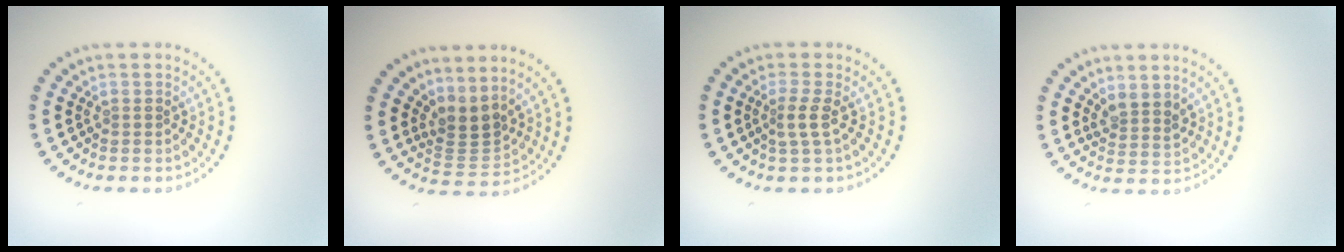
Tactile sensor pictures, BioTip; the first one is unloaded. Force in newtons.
{"total": 2.8, "press": 2.0, "slide": 1.9}
{"total": 1.7, "press": 1.2, "slide": 1.2}
{"total": 2.0, "press": 1.6, "slide": 1.2}